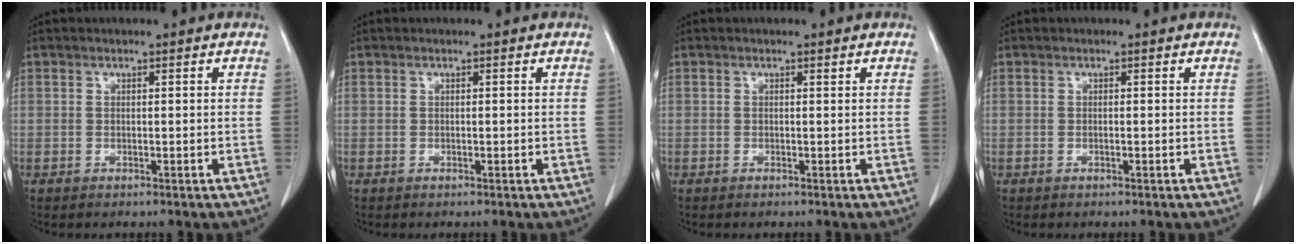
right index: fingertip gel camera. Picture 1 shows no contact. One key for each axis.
{"total": 0.0}
{"total": 0.0}
{"total": 0.0}